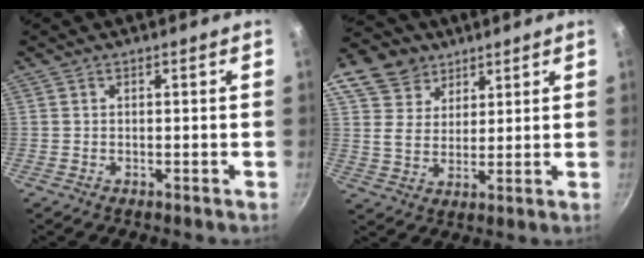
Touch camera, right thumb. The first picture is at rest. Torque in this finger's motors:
{"motor_torque": [-0.58, 0.71, 0.32, -0.30, 0.08]}